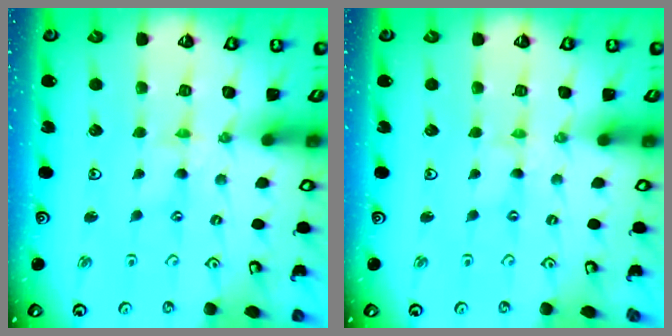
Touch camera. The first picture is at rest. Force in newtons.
{"total": 0.0}